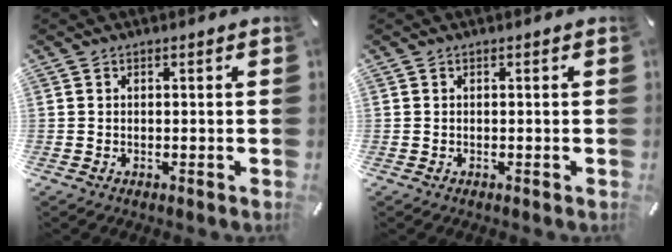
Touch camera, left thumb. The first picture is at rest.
{"total": 0.0}